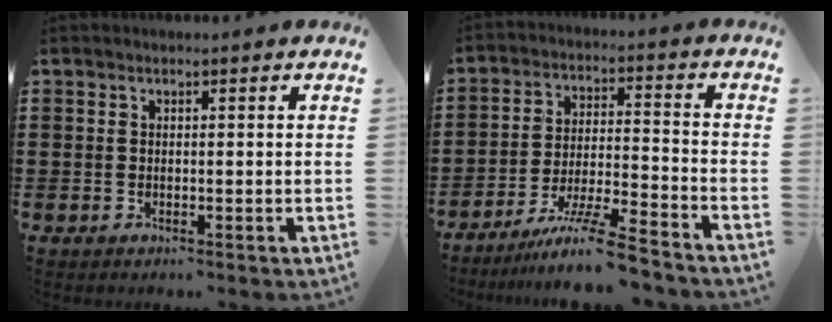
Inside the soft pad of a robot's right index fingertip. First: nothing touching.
{"total": 9.2, "force": [-7.6, 0.2, 5.1], "torque": [-0.103, 0.000, -0.149]}